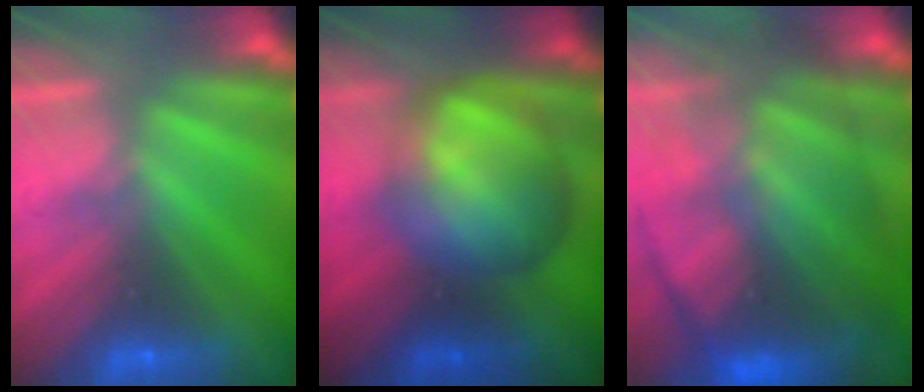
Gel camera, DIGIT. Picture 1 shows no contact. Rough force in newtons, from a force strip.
{"total": 10.8}
{"total": 7.8}